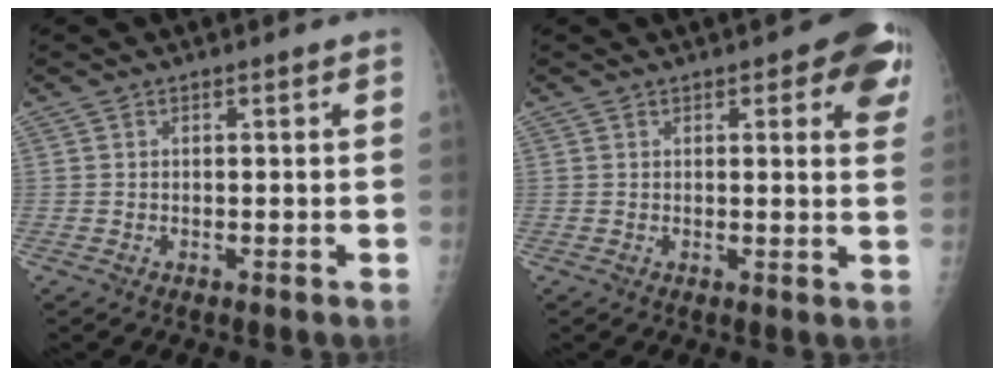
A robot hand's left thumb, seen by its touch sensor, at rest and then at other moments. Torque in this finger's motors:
{"motor_torque": [2.74, 1.94, 0.95, -0.38, 0.17]}